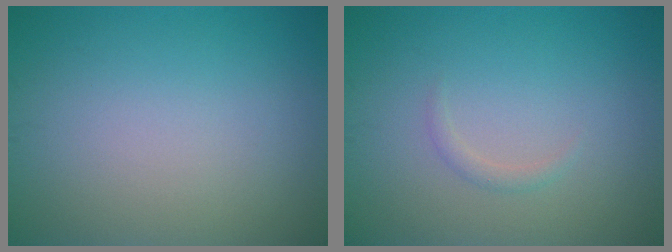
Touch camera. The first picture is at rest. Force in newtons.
{"total": 0.8, "press": 0.8, "slide": 0.1}